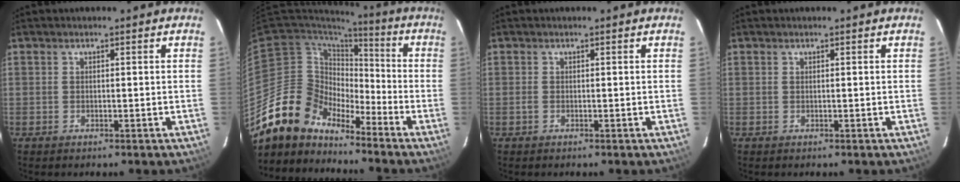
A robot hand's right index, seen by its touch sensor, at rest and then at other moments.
{"total": 12.3, "force": [-10.6, 6.1, 0.7], "torque": [-0.022, 0.035, -0.207]}
{"total": 0.6, "force": [-0.1, 0.3, 0.4], "torque": [-0.009, 0.000, -0.004]}
{"total": 0.0}